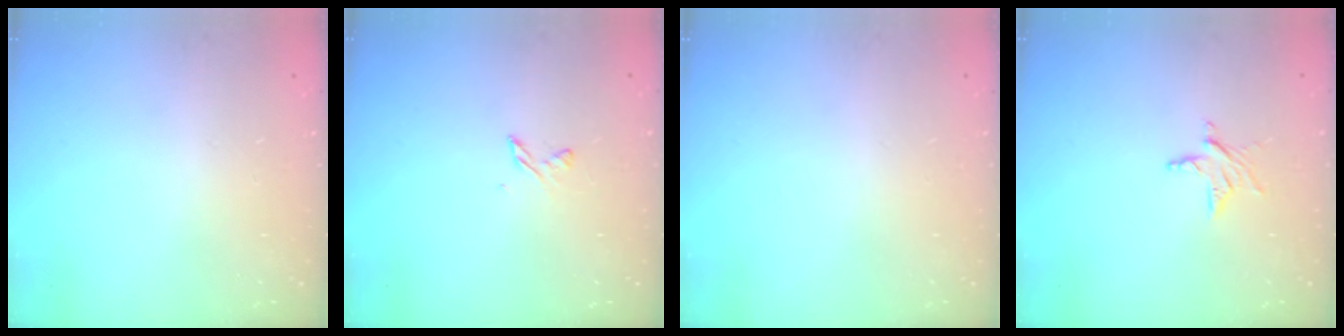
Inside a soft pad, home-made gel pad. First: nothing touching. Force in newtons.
{"total": 3.0, "press": 2.9, "slide": 0.4}
{"total": 0.0}
{"total": 4.2, "press": 4.2, "slide": 0.3}